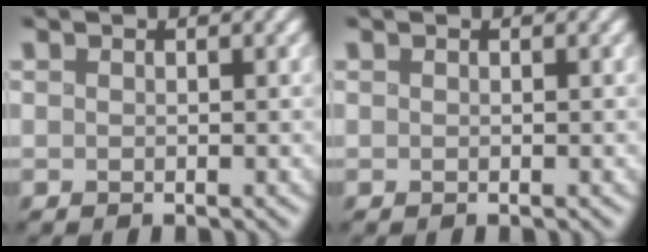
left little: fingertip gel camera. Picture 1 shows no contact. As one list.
[{"total": 0.0}]